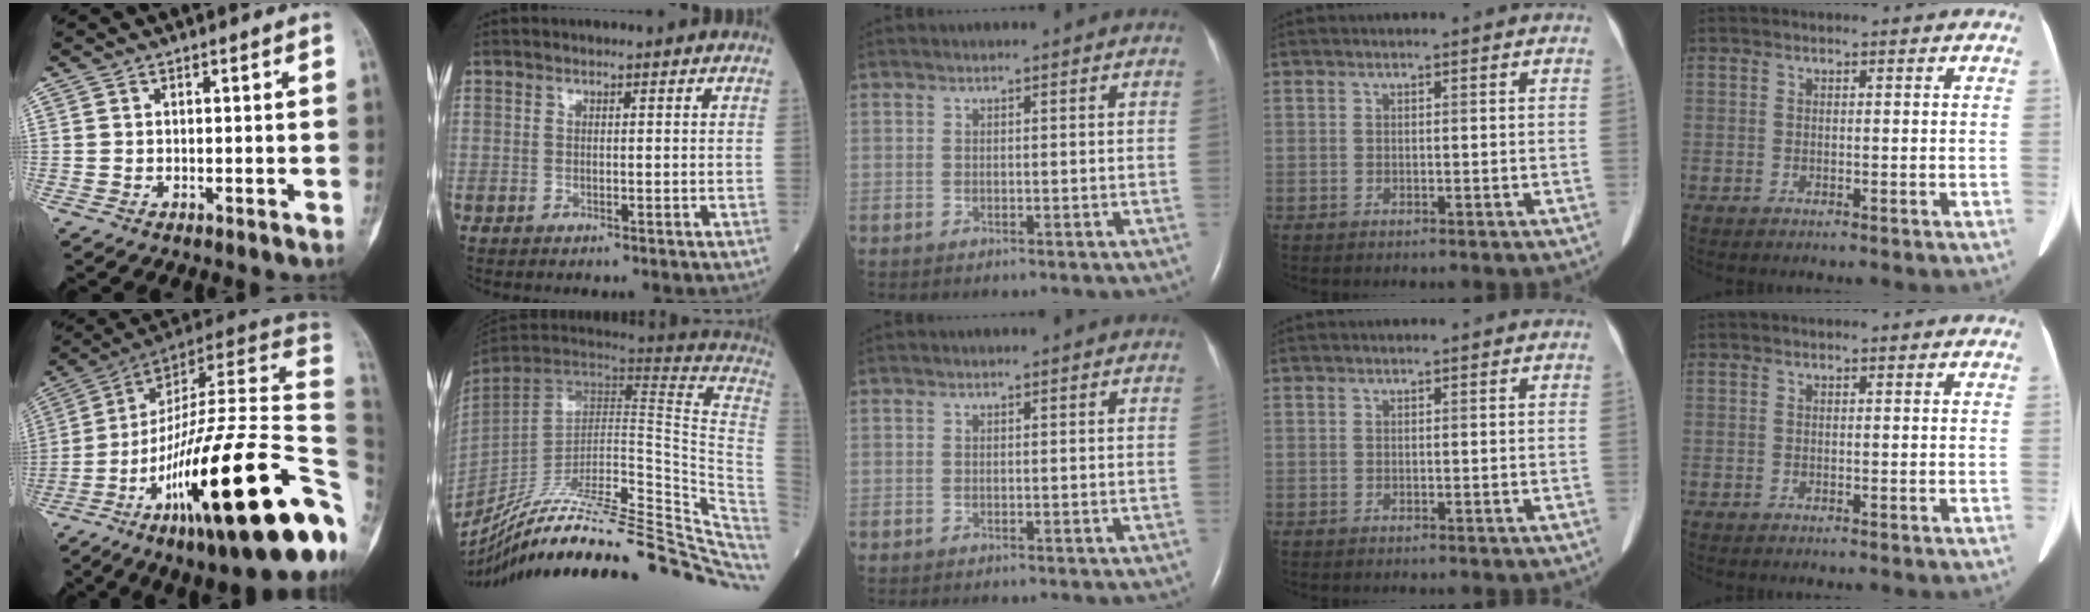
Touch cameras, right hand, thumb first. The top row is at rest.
{"thumb": {"total": 34.7, "force": [-9.8, 6.9, 32.6], "torque": [-0.434, 0.064, -0.158]}, "index": {"total": 34.4, "force": [-28.5, 6.0, 18.2], "torque": [-0.190, -0.027, -0.399]}}